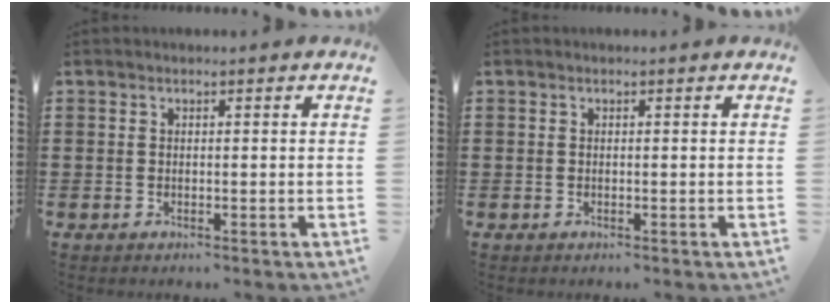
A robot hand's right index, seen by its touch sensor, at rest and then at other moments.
{"total": 0.0}